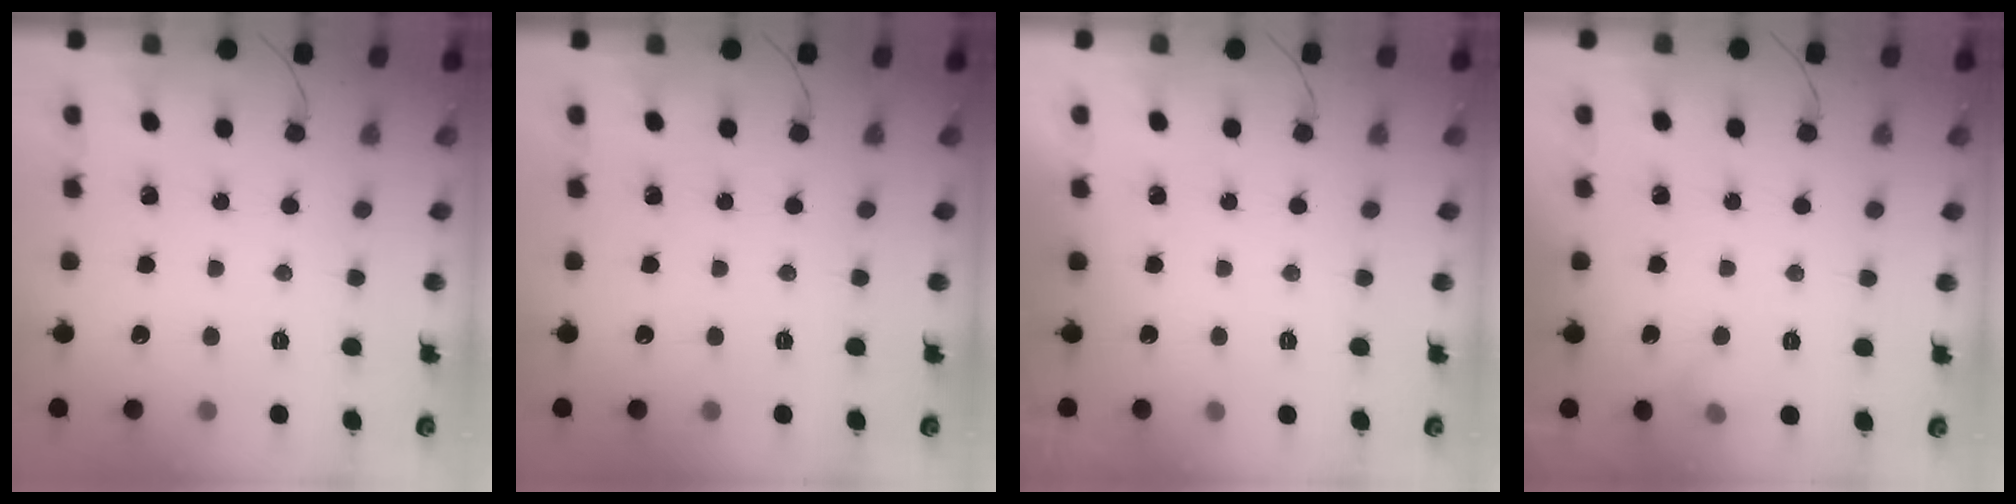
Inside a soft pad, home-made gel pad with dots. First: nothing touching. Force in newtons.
{"total": 0.0}
{"total": 0.0}
{"total": 7.7, "press": 4.5, "slide": 6.3}